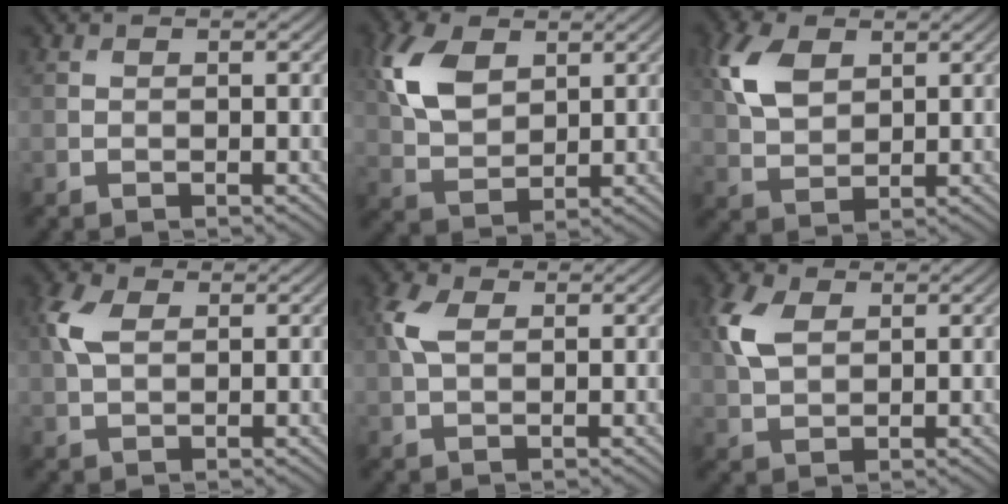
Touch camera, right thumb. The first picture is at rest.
{"total": 8.1, "force": [3.1, 5.0, 5.6], "torque": [-0.142, 0.008, 0.062]}
{"total": 6.8, "force": [2.7, 4.2, 4.7], "torque": [-0.120, 0.007, 0.053]}
{"total": 4.3, "force": [1.3, 2.6, 3.2], "torque": [-0.087, 0.009, 0.022]}
{"total": 3.8, "force": [1.1, 2.2, 2.9], "torque": [-0.082, 0.010, 0.018]}
{"total": 5.8, "force": [2.1, 3.6, 4.1], "torque": [-0.110, 0.009, 0.038]}